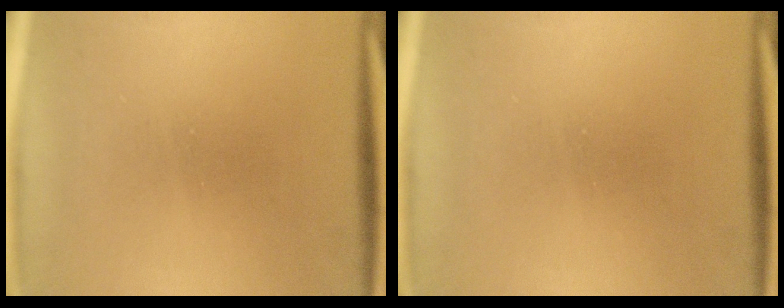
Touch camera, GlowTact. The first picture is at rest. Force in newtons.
{"total": 0.0}